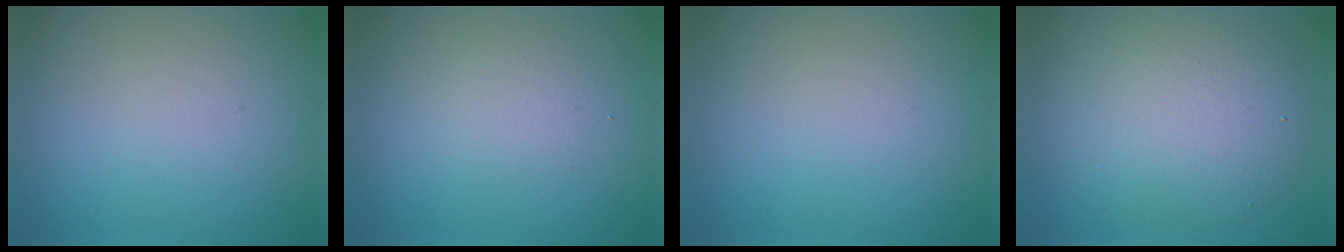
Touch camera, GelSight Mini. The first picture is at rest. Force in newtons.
{"total": 1.7, "press": 1.6, "slide": 0.1}
{"total": 0.0}
{"total": 7.1, "press": 7.1, "slide": 0.5}